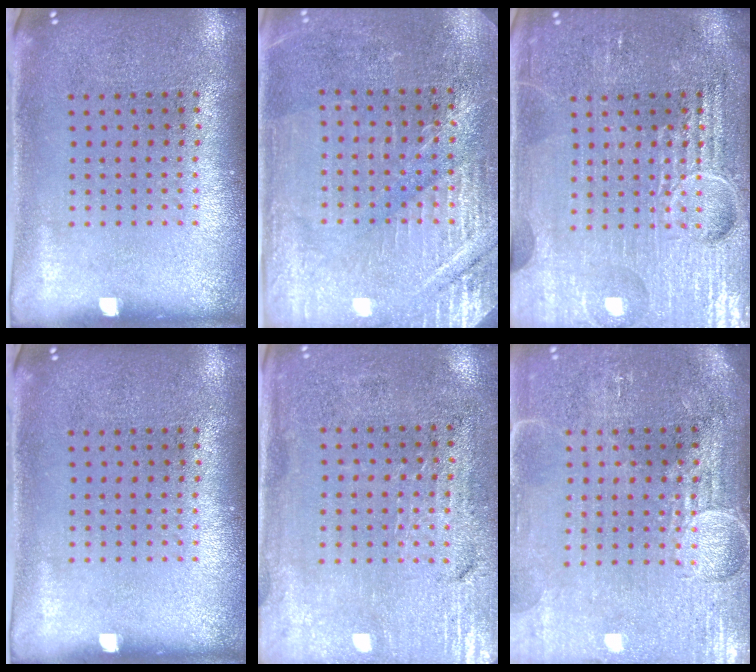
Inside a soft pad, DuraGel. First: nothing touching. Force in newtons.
{"total": 3.1, "press": 3.0, "slide": 0.4}
{"total": 7.2, "press": 7.2, "slide": 0.8}
{"total": 0.0}
{"total": 3.3, "press": 2.9, "slide": 1.5}
{"total": 3.7, "press": 3.4, "slide": 1.5}